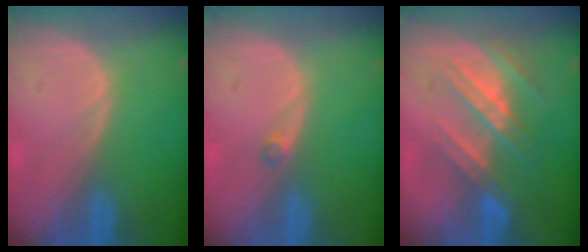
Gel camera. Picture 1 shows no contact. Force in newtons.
{"total": 1.0, "press": 0.9, "slide": 0.5}
{"total": 7.8, "press": 7.4, "slide": 2.6}